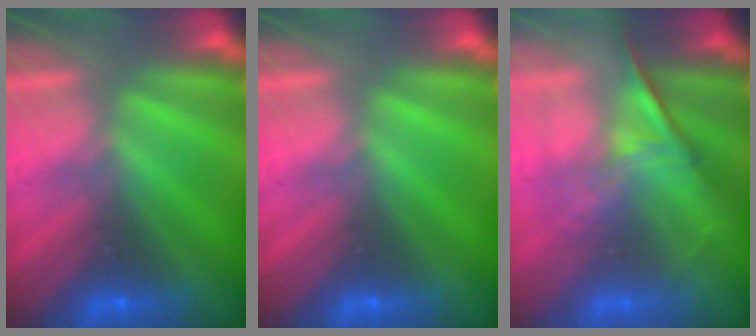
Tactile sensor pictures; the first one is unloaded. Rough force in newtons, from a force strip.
{"total": 0.0}
{"total": 1.1}